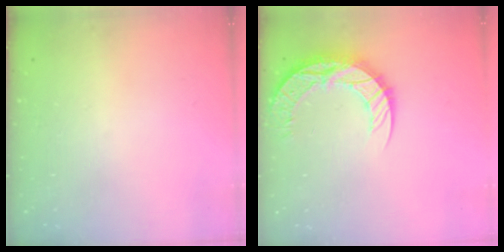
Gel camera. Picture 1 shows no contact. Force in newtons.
{"total": 11.6, "press": 11.6, "slide": 0.9}